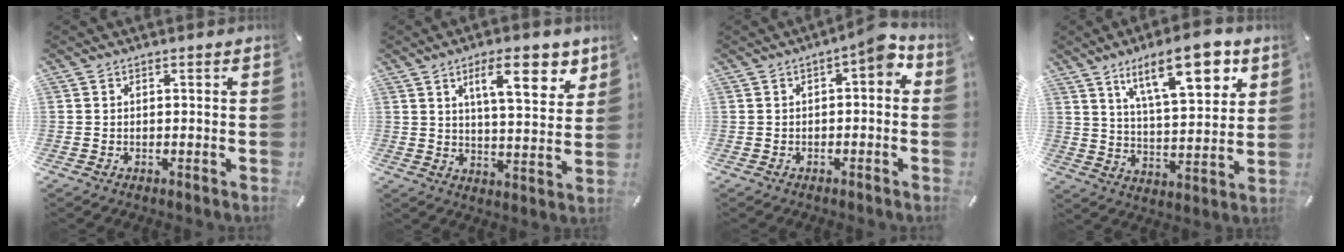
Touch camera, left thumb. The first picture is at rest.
{"total": 12.9, "force": [6.8, 4.5, 10.0], "torque": [-0.142, -0.025, 0.108]}
{"total": 5.0, "force": [0.3, 2.1, 4.5], "torque": [-0.063, 0.001, -0.004]}
{"total": 16.8, "force": [9.5, 6.4, 12.3], "torque": [-0.183, -0.035, 0.152]}